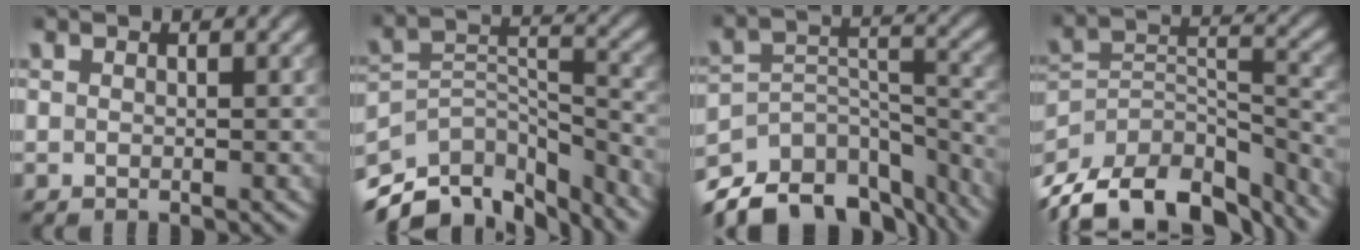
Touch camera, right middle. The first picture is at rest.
{"total": 10.5, "force": [-8.8, 4.5, 3.6], "torque": [-0.070, 0.011, -0.150]}
{"total": 12.4, "force": [-10.4, 5.4, 4.1], "torque": [-0.071, -0.001, -0.156]}
{"total": 13.8, "force": [-10.6, 6.3, 6.2], "torque": [-0.120, 0.010, -0.159]}